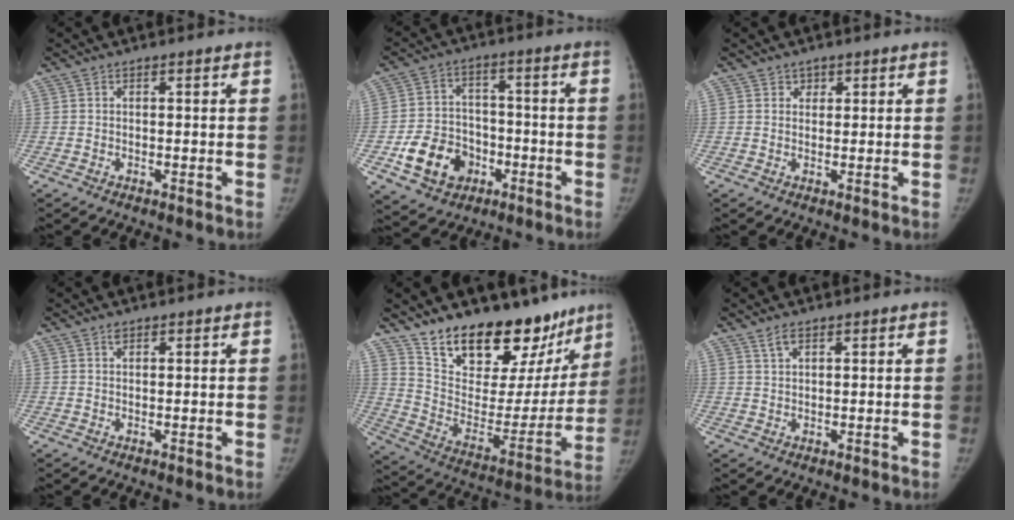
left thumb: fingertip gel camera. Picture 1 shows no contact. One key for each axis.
{"total": 11.8, "fx": -4.7, "fy": 9.3, "fz": 5.5, "tx": -0.070, "ty": 0.026, "tz": -0.074}
{"total": 1.4, "fx": 0.8, "fy": 1.1, "fz": 0.1, "tx": 0.013, "ty": -0.004, "tz": 0.010}
{"total": 0.8, "fx": 0.6, "fy": 0.4, "fz": 0.3, "tx": -0.004, "ty": -0.002, "tz": 0.010}
{"total": 26.5, "fx": 19.8, "fy": 12.3, "fz": 12.5, "tx": -0.148, "ty": -0.104, "tz": 0.310}
{"total": 2.0, "fx": 1.4, "fy": 0.7, "fz": 1.1, "tx": -0.022, "ty": 0.000, "tz": 0.032}